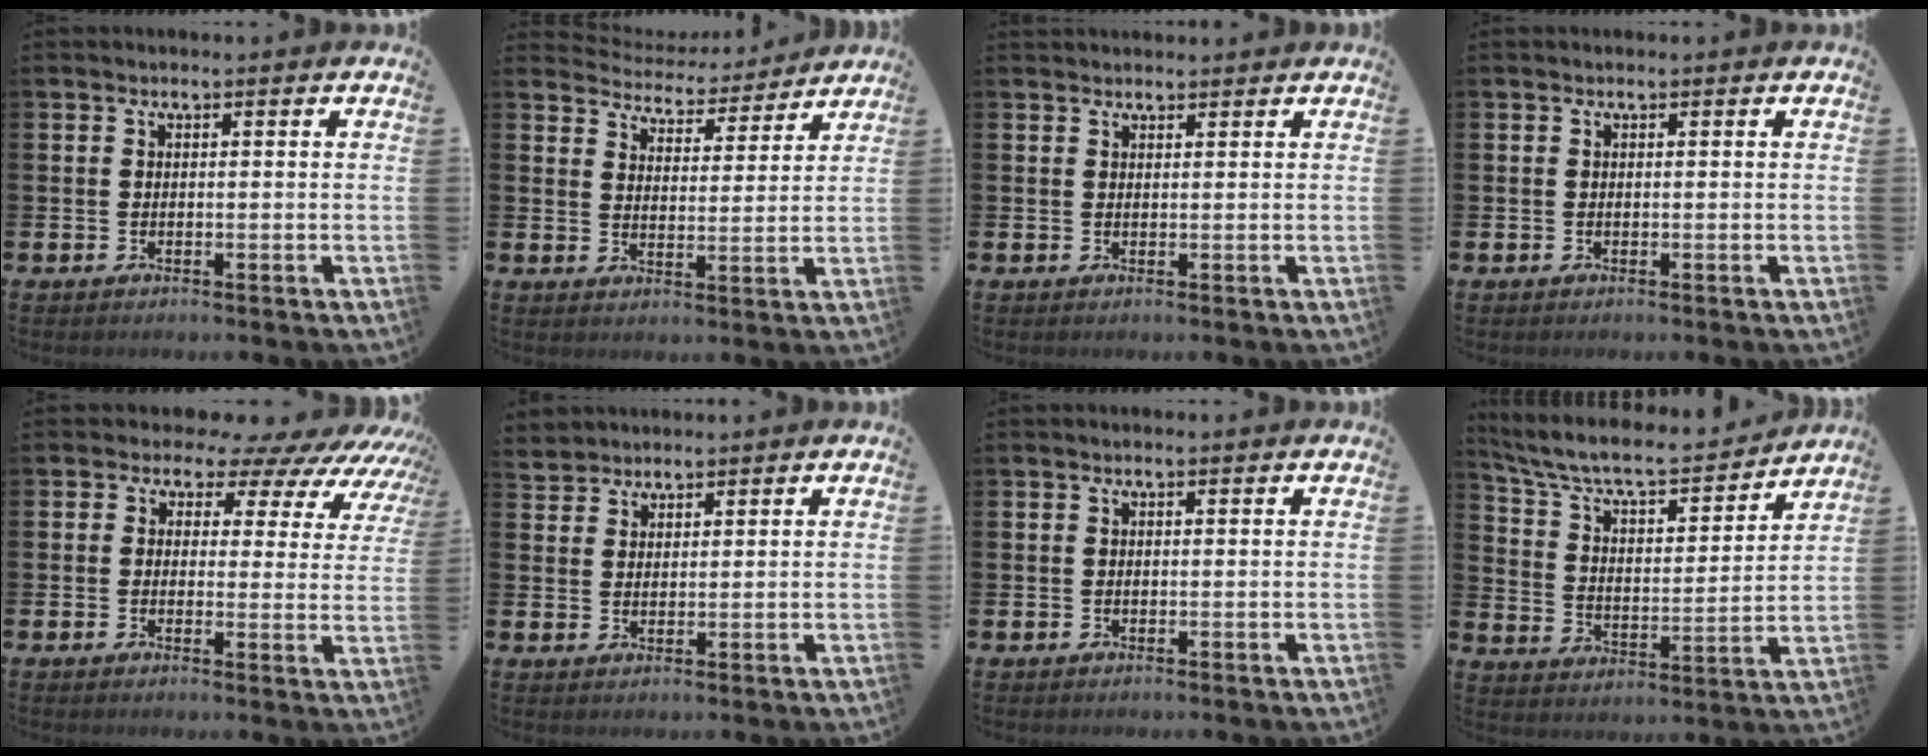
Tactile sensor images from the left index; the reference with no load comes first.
{"total": 4.7, "force": [4.6, 0.9, -0.2], "torque": [-0.017, -0.040, 0.079]}
{"total": 1.2, "force": [1.2, 0.3, 0.0], "torque": [0.007, -0.001, 0.021]}
{"total": 0.0}
{"total": 4.4, "force": [3.1, 2.9, 1.4], "torque": [-0.033, -0.036, 0.039]}
{"total": 2.8, "force": [2.7, 0.6, -0.6], "torque": [0.005, -0.008, 0.052]}
{"total": 0.0}
{"total": 8.1, "force": [7.2, 2.0, 3.1], "torque": [-0.099, -0.049, 0.121]}